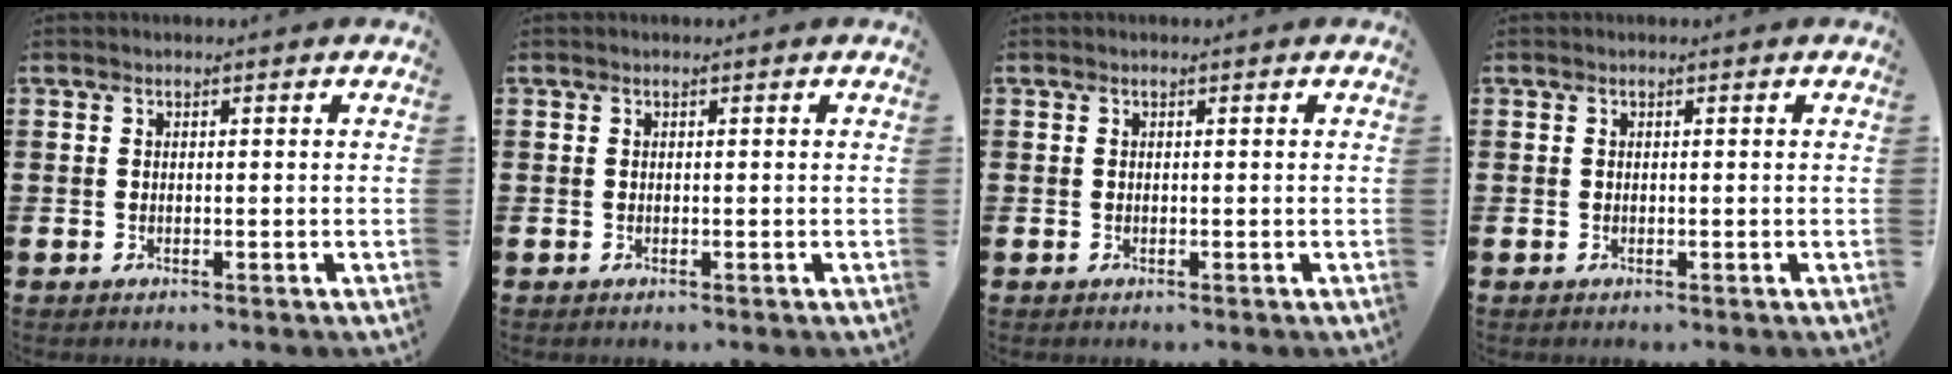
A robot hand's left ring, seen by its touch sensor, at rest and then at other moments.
{"total": 0.0}
{"total": 0.0}
{"total": 0.0}